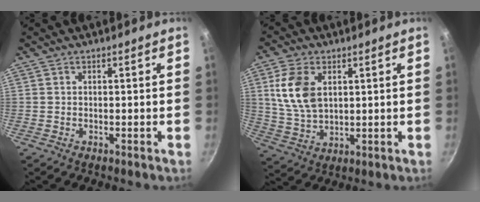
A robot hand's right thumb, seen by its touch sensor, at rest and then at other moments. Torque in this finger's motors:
{"motor_torque": [-0.68, 1.04, 0.96, 0.35, 0.11]}